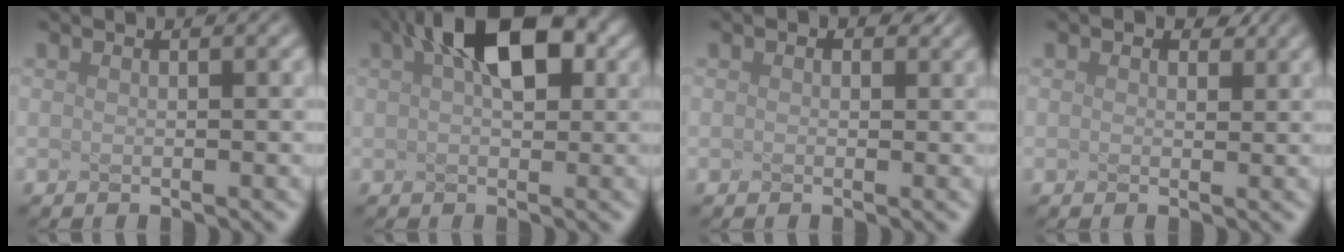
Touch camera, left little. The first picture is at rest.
{"total": 5.4, "force": [1.6, 2.3, 4.7], "torque": [-0.098, 0.012, 0.051]}
{"total": 0.0}
{"total": 0.7, "force": [0.2, -0.5, -0.4], "torque": [-0.015, -0.015, 0.026]}